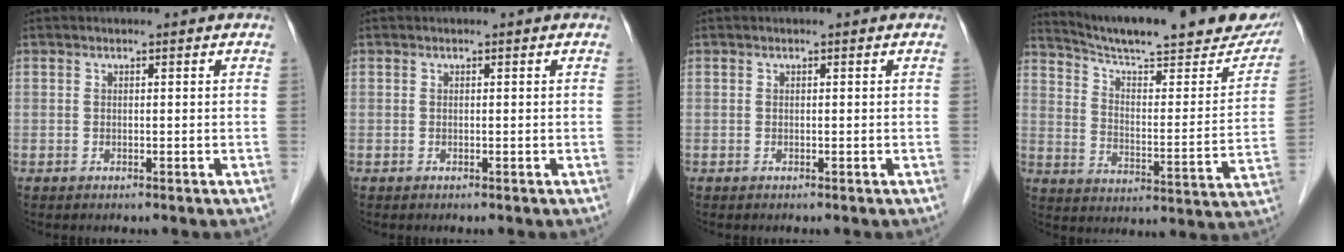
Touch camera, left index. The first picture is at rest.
{"total": 0.0}
{"total": 0.0}
{"total": 25.9, "force": [22.4, 3.7, 12.5], "torque": [-0.189, -0.036, 0.298]}